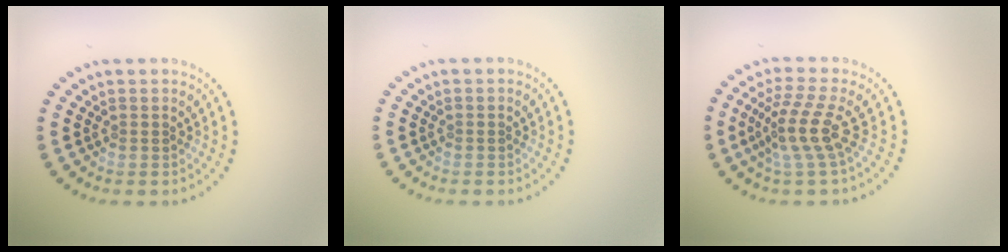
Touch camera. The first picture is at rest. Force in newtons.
{"total": 0.0}
{"total": 3.5, "press": 2.6, "slide": 2.3}